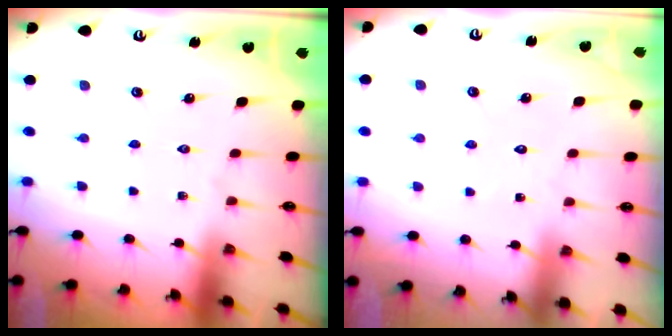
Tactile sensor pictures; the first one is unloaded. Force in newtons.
{"total": 3.3, "press": 3.3, "slide": 0.2}